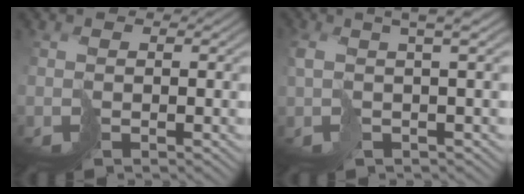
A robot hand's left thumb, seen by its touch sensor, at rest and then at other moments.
{"total": 5.5, "force": [1.3, 1.4, 5.2], "torque": [-0.081, 0.012, 0.018]}